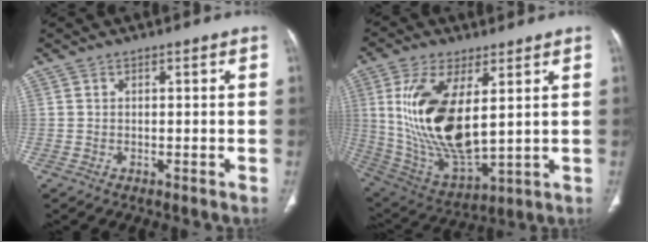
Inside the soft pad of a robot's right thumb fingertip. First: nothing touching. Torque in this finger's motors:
{"motor_torque": [0.61, 4.40, 2.00, 0.77, 0.39]}